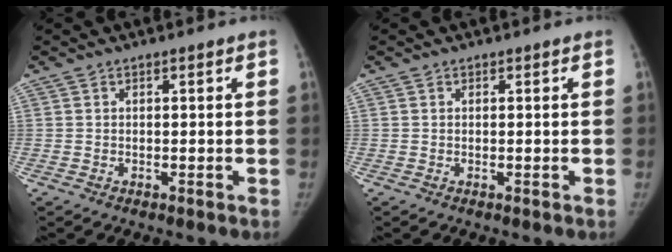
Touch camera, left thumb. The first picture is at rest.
{"total": 0.0}